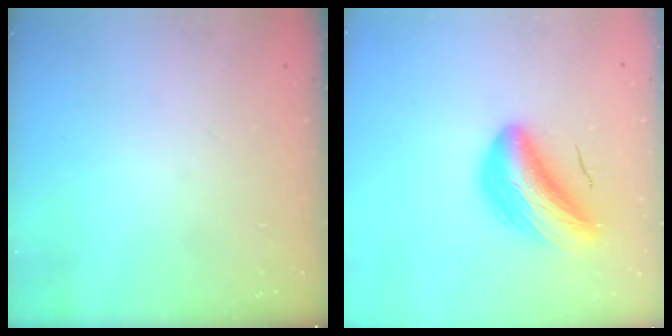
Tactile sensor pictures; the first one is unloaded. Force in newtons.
{"total": 11.2, "press": 10.7, "slide": 3.2}